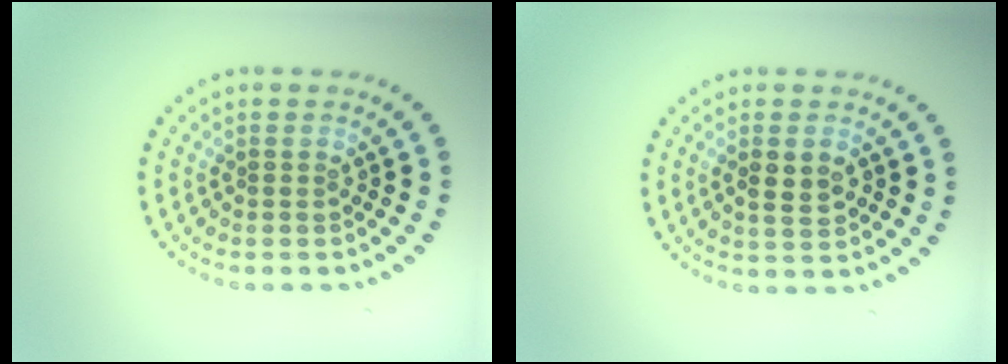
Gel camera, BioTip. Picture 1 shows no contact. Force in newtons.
{"total": 2.1, "press": 2.1, "slide": 0.2}